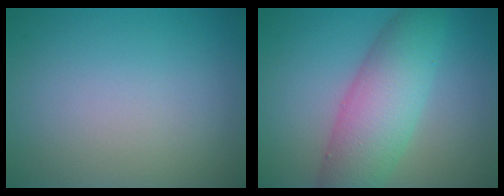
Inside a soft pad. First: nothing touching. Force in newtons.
{"total": 7.3, "press": 7.3, "slide": 0.2}